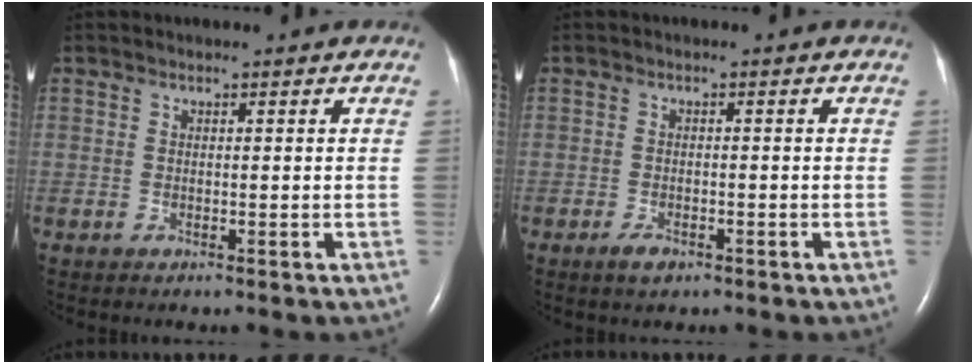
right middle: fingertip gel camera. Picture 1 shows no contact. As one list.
[{"total": 2.1, "force": [-1.3, 0.9, 1.3], "torque": [-0.030, -0.002, -0.020]}]